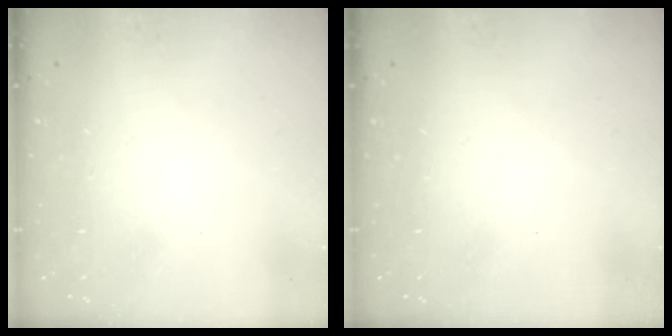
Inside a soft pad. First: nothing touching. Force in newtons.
{"total": 0.0}